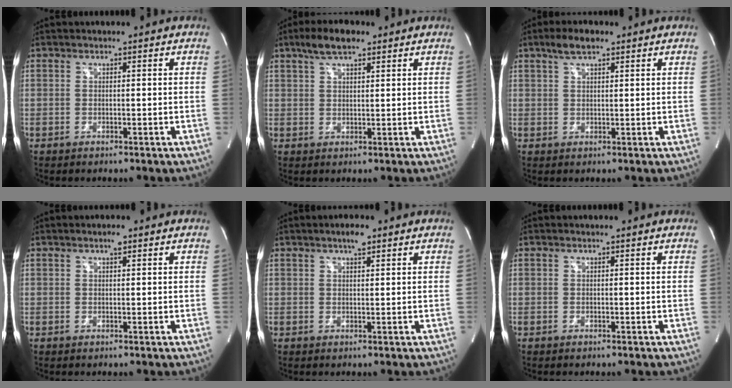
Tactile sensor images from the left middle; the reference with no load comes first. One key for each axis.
{"total": 5.6, "fx": 3.8, "fy": 1.9, "fz": 3.7, "tx": -0.075, "ty": 0.017, "tz": 0.069}
{"total": 3.9, "fx": 2.6, "fy": 1.4, "fz": 2.5, "tx": -0.053, "ty": 0.012, "tz": 0.050}
{"total": 1.2, "fx": 0.7, "fy": 0.2, "fz": 0.9, "tx": -0.020, "ty": 0.005, "tz": 0.013}
{"total": 2.5, "fx": 1.7, "fy": 0.6, "fz": 1.8, "tx": -0.036, "ty": 0.007, "tz": 0.028}
{"total": 0.0}